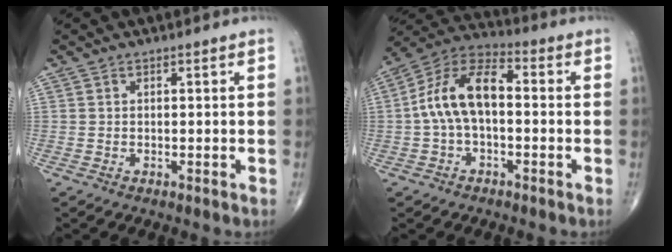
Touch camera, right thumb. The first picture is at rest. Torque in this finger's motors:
{"motor_torque": [-0.25, 0.69, 1.01, 0.24, 0.21]}